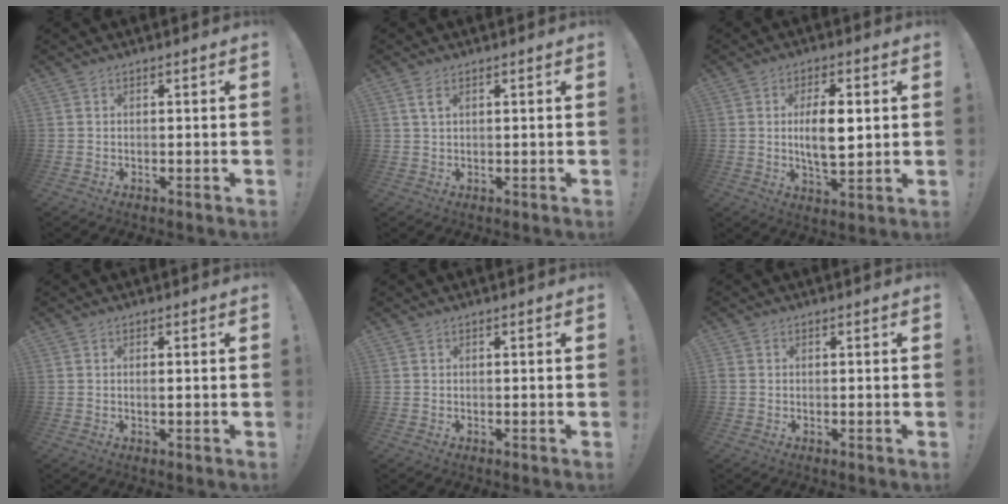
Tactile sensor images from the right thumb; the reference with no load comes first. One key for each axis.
{"total": 3.0, "fx": 1.4, "fy": 1.3, "fz": 2.3, "tx": -0.039, "ty": 0.000, "tz": 0.025}
{"total": 9.6, "fx": 1.1, "fy": 4.0, "fz": 8.7, "tx": -0.152, "ty": -0.009, "tz": 0.009}
{"total": 1.1, "fx": -0.1, "fy": 0.0, "fz": 1.1, "tx": -0.008, "ty": -0.006, "tz": -0.005}
{"total": 0.0}
{"total": 0.7, "fx": -0.2, "fy": 0.7, "fz": 0.0, "tx": -0.004, "ty": 0.003, "tz": -0.002}